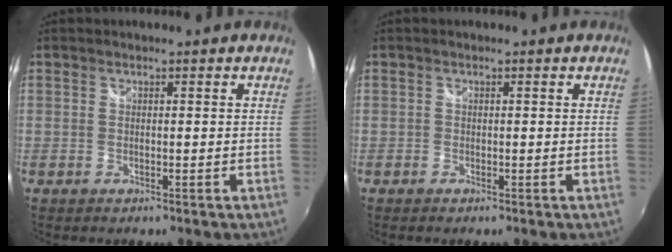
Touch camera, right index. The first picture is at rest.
{"total": 0.5, "force": [-0.4, 0.3, 0.1], "torque": [-0.003, -0.003, -0.011]}